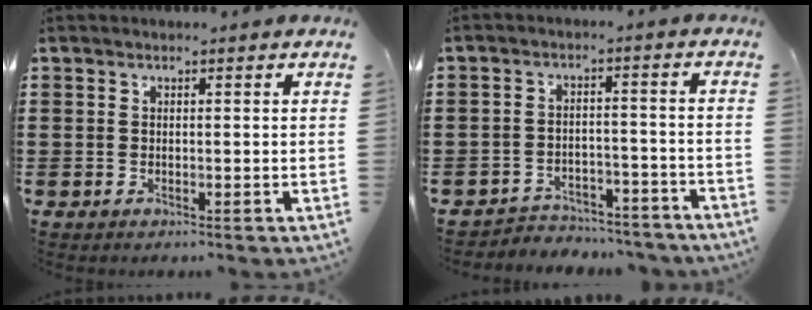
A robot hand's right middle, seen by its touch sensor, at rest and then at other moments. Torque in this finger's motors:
{"motor_torque": [1.43, -0.71, 0.04, 0.04]}